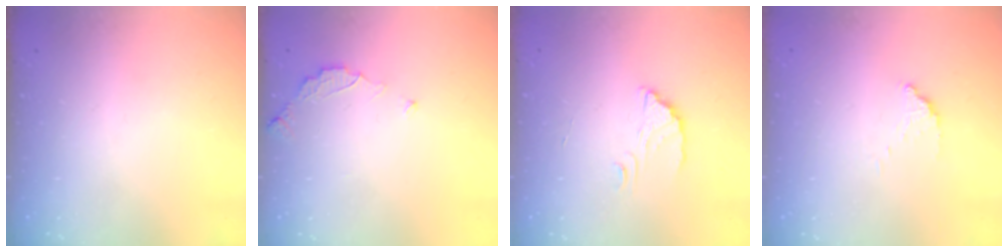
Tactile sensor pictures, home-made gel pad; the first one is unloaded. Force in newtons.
{"total": 2.9, "press": 2.9, "slide": 0.3}
{"total": 2.4, "press": 2.4, "slide": 0.1}
{"total": 2.8, "press": 2.8, "slide": 0.1}